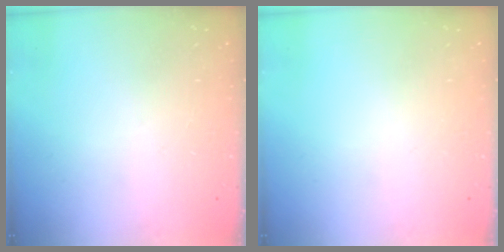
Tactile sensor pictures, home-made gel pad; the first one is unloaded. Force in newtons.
{"total": 0.0}